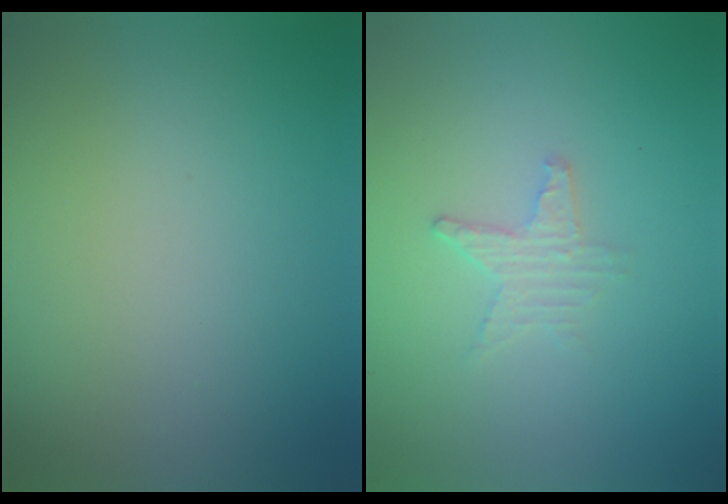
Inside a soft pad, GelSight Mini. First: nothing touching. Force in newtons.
{"total": 1.7, "press": 1.6, "slide": 0.4}